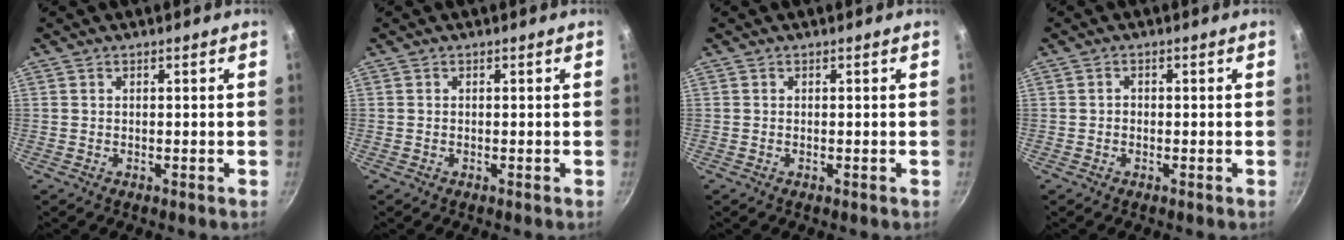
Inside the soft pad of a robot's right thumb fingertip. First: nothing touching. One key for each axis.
{"total": 0.0}
{"total": 0.0}
{"total": 1.0, "fx": -0.2, "fy": 0.9, "fz": 0.5, "tx": -0.008, "ty": 0.004, "tz": -0.003}